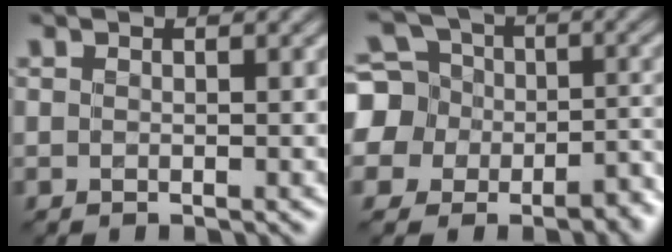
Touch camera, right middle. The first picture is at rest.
{"total": 12.5, "force": [-4.3, 11.1, 3.8], "torque": [-0.105, -0.014, -0.083]}